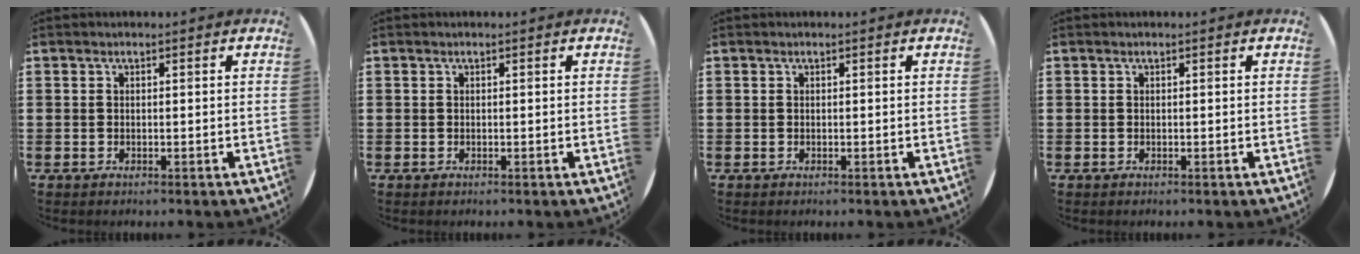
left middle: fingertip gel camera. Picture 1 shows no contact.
{"total": 0.0}
{"total": 0.0}
{"total": 0.0}